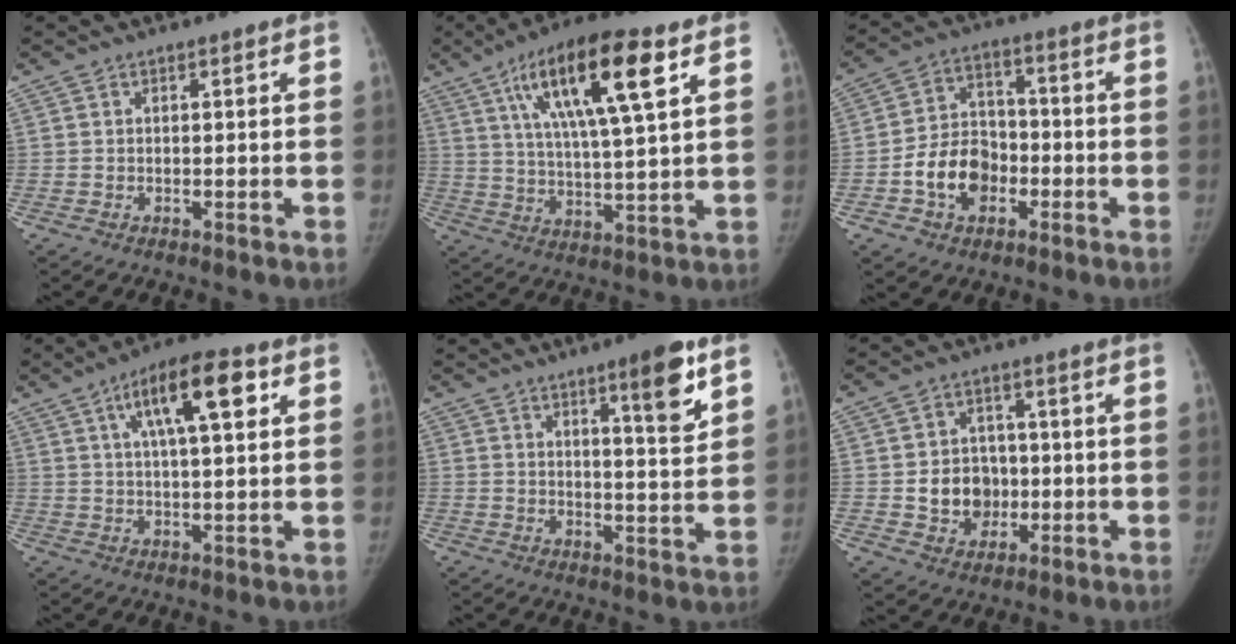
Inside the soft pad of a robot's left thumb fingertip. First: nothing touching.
{"total": 18.1, "force": [8.0, 4.1, 15.7], "torque": [-0.268, -0.015, 0.136]}
{"total": 11.3, "force": [-3.7, 8.6, 6.4], "torque": [-0.080, 0.032, -0.068]}
{"total": 12.3, "force": [4.9, 3.7, 10.7], "torque": [-0.164, 0.005, 0.076]}
{"total": 9.0, "force": [5.2, 1.4, 7.2], "torque": [-0.094, -0.033, 0.074]}
{"total": 8.8, "force": [-0.9, 7.7, 4.2], "torque": [-0.027, 0.010, -0.010]}